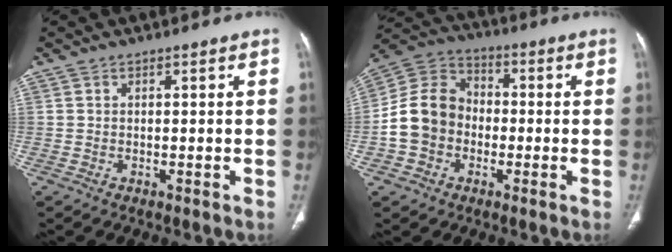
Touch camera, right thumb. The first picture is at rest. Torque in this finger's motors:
{"motor_torque": [0.32, 0.51, 0.65, -0.65, 0.09]}